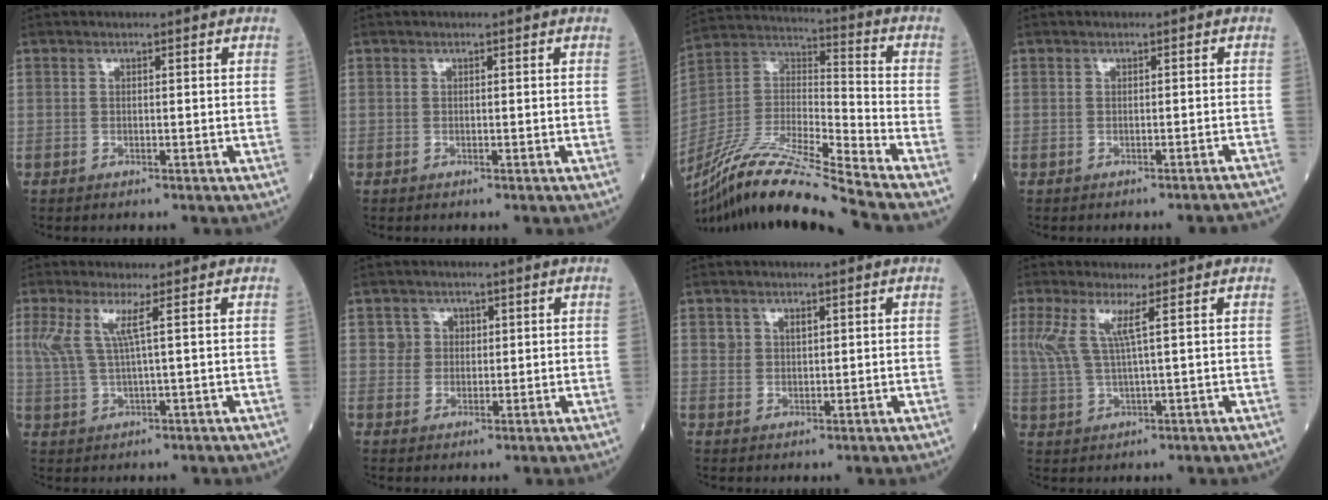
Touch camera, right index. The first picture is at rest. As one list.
[{"total": 0.0}, {"total": 21.3, "force": [-18.5, -1.3, 10.5], "torque": [-0.235, -0.015, -0.345]}, {"total": 5.1, "force": [-5.0, -0.3, 1.0], "torque": [-0.006, -0.010, -0.050]}, {"total": 4.6, "force": [1.8, -0.2, 4.3], "torque": [-0.101, 0.011, 0.043]}, {"total": 3.0, "force": [0.9, 2.9, 0.2], "torque": [0.005, 0.006, 0.013]}, {"total": 2.1, "force": [1.0, 1.5, 1.0], "torque": [-0.020, 0.005, 0.020]}, {"total": 5.2, "force": [2.1, 0.0, 4.7], "torque": [-0.114, 0.010, 0.049]}]